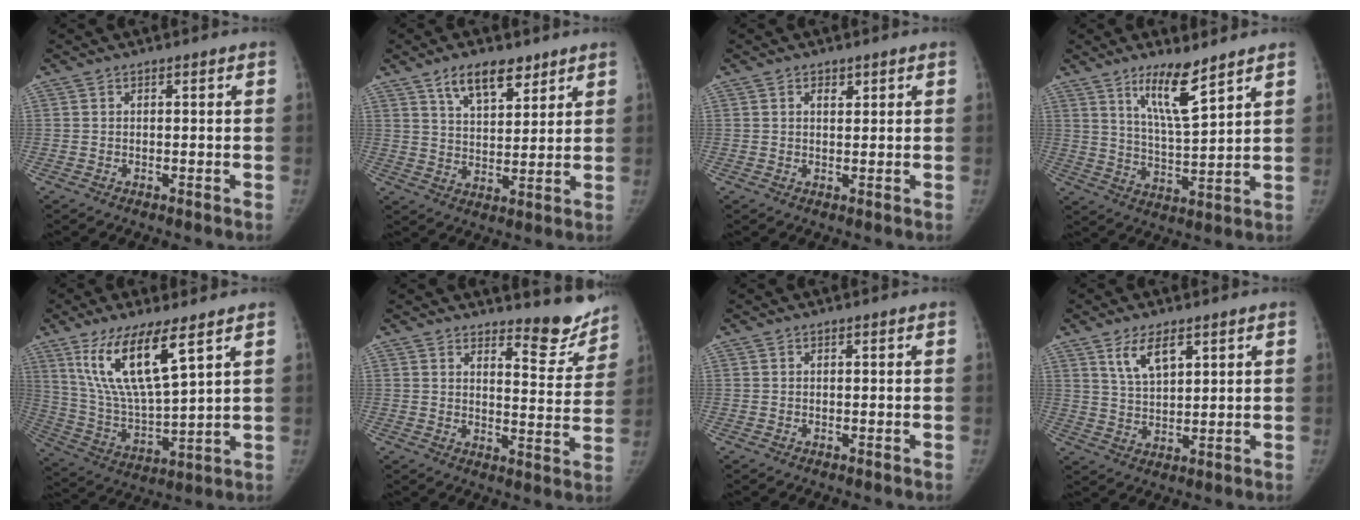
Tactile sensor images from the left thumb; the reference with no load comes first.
{"total": 9.1, "force": [6.0, 4.2, 5.4], "torque": [-0.065, -0.036, 0.107]}
{"total": 1.7, "force": [1.0, 1.0, 1.0], "torque": [-0.008, -0.004, 0.015]}
{"total": 9.8, "force": [6.6, 1.6, 7.1], "torque": [-0.121, -0.054, 0.124]}
{"total": 15.5, "force": [8.3, 3.8, 12.6], "torque": [-0.243, -0.044, 0.173]}
{"total": 9.9, "force": [9.1, 2.9, 2.6], "torque": [-0.001, -0.089, 0.108]}
{"total": 0.0}
{"total": 6.7, "force": [3.8, 2.9, 4.6], "torque": [-0.075, -0.023, 0.076]}